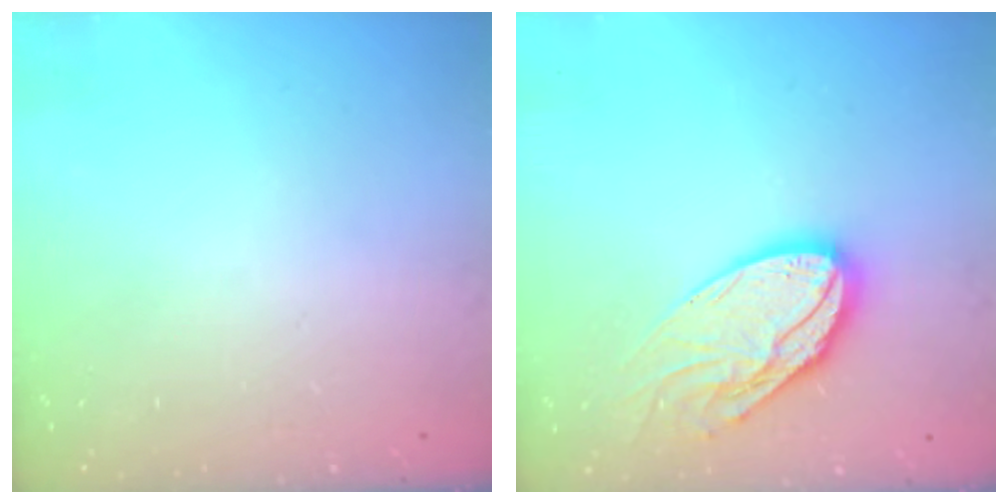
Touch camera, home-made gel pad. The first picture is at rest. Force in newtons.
{"total": 16.4, "press": 16.3, "slide": 1.4}